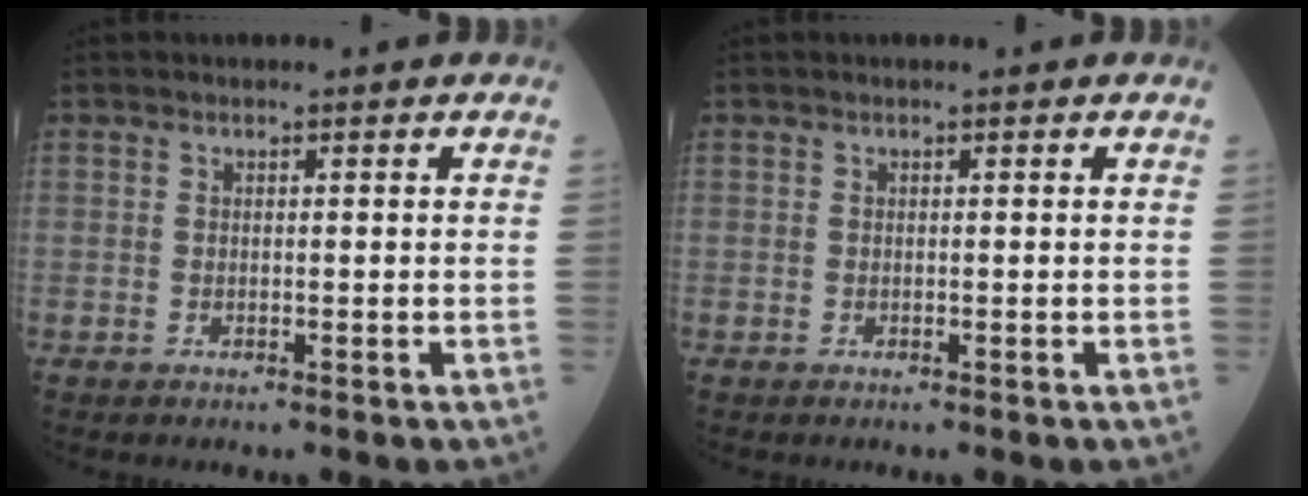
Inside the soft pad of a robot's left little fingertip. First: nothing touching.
{"total": 0.0}